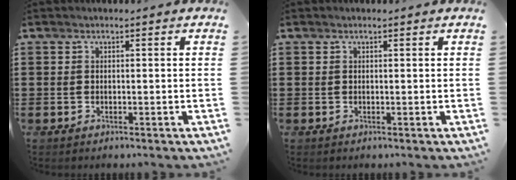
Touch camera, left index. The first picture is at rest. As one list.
[{"total": 0.0}]